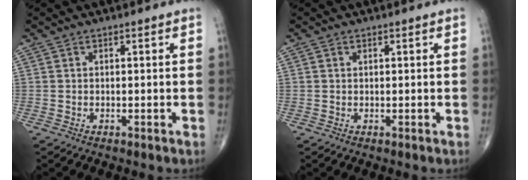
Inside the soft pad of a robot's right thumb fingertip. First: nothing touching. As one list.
[{"total": 0.5, "force": [0.2, 0.4, 0.2], "torque": [-0.004, -0.001, 0.004]}]